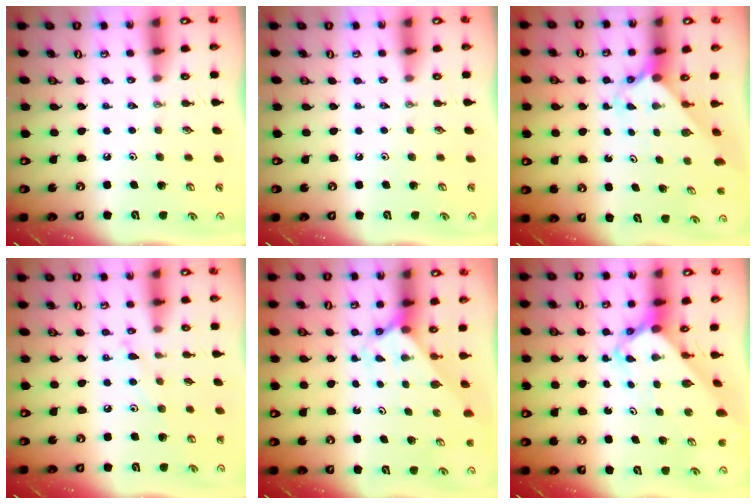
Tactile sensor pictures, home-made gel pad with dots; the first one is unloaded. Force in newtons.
{"total": 0.0}
{"total": 2.2, "press": 2.2, "slide": 0.2}
{"total": 7.0, "press": 7.0, "slide": 0.3}
{"total": 2.0, "press": 2.0, "slide": 0.1}
{"total": 4.3, "press": 4.3, "slide": 0.4}